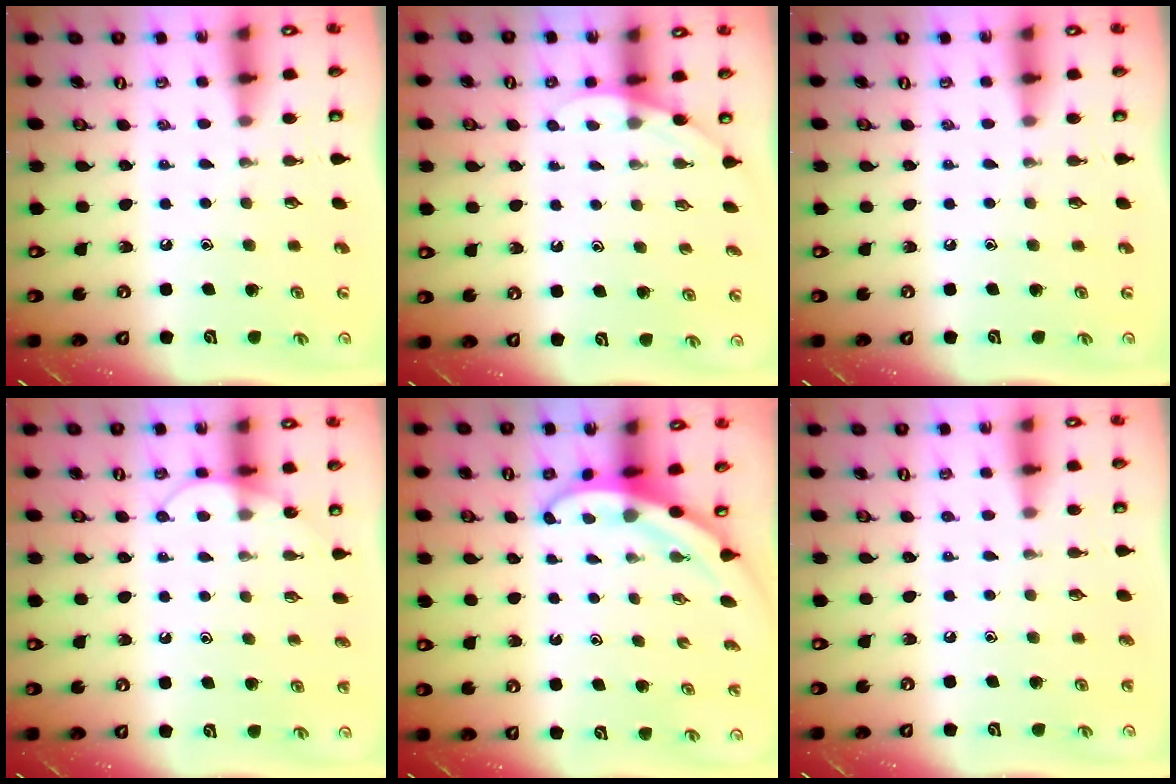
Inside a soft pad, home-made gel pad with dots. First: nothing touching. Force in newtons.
{"total": 2.6, "press": 2.6, "slide": 0.2}
{"total": 0.0}
{"total": 5.5, "press": 5.5, "slide": 0.3}
{"total": 3.5, "press": 3.5, "slide": 0.1}
{"total": 1.7, "press": 1.7, "slide": 0.2}